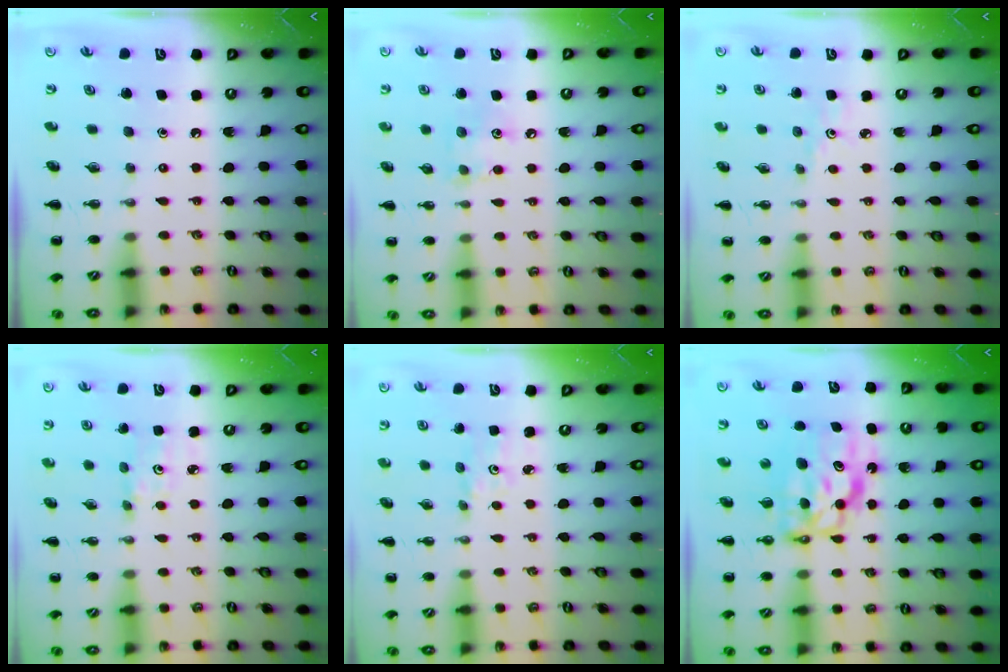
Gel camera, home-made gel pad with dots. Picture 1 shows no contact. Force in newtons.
{"total": 6.5, "press": 6.3, "slide": 1.4}
{"total": 1.7, "press": 1.6, "slide": 0.6}
{"total": 2.8, "press": 2.7, "slide": 0.8}
{"total": 1.1, "press": 1.0, "slide": 0.3}
{"total": 8.1, "press": 7.7, "slide": 2.6}